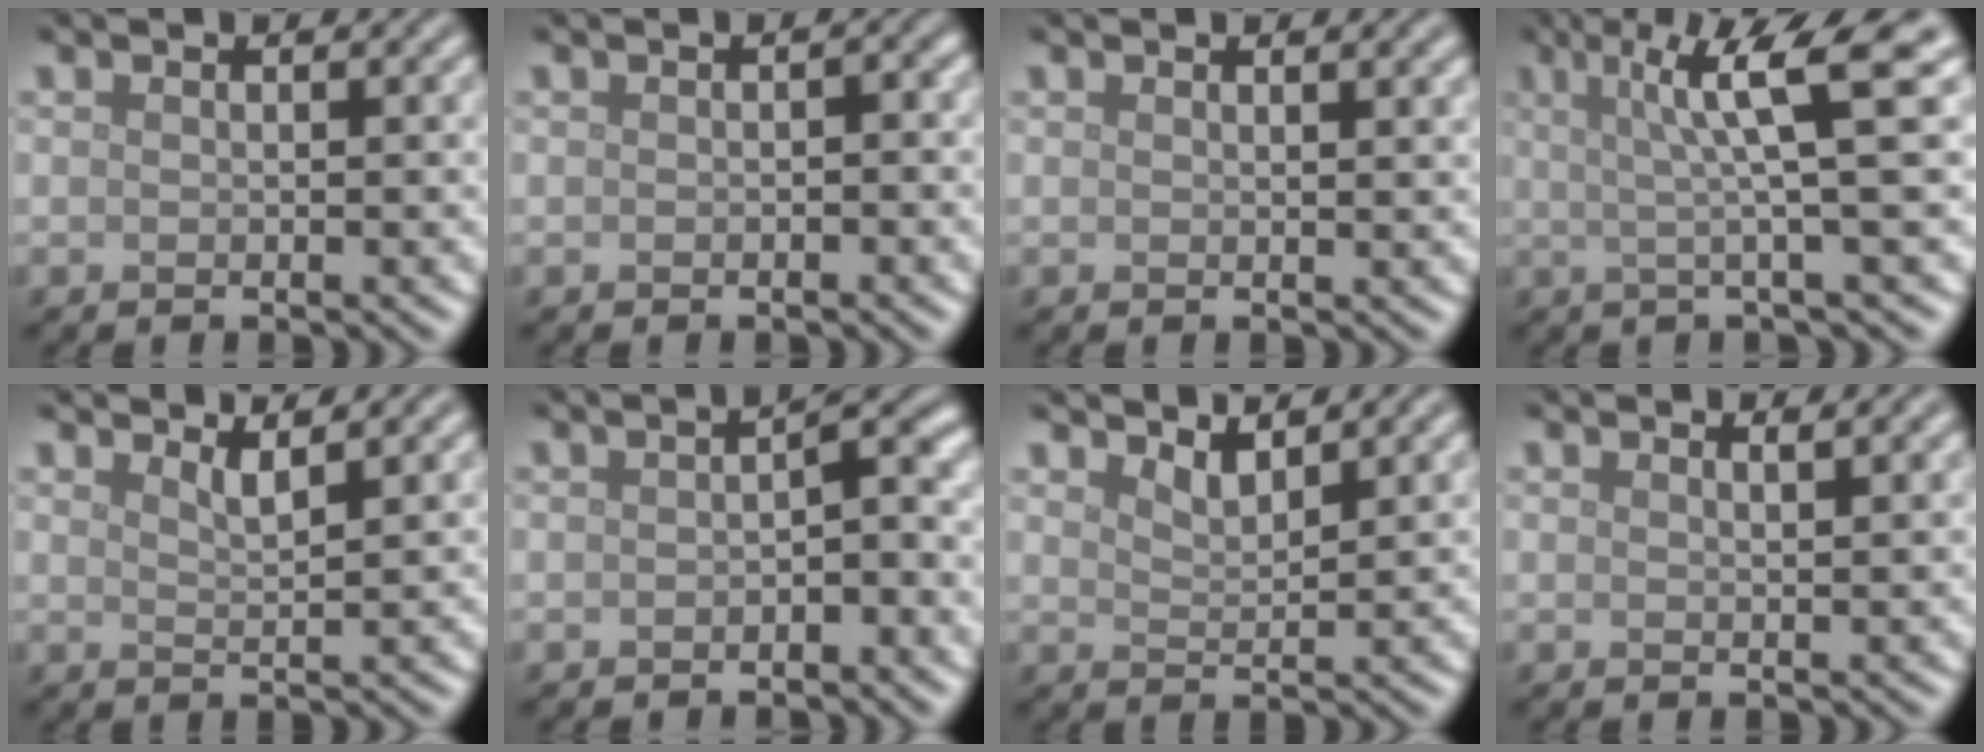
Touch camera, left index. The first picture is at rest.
{"total": 0.9, "force": [0.0, 0.4, 0.8], "torque": [-0.010, 0.002, 0.001]}
{"total": 1.5, "force": [1.0, 0.5, 1.0], "torque": [-0.006, 0.004, 0.013]}
{"total": 7.0, "force": [2.0, 0.8, 6.7], "torque": [-0.106, 0.016, 0.029]}
{"total": 1.9, "force": [1.5, 0.4, 1.0], "torque": [-0.012, 0.000, 0.024]}
{"total": 2.7, "force": [-0.7, 1.1, 2.4], "torque": [-0.031, 0.008, -0.014]}
{"total": 2.1, "force": [1.9, 0.4, 0.9], "torque": [-0.016, -0.005, 0.035]}
{"total": 1.2, "force": [0.9, 0.3, 0.7], "torque": [-0.002, 0.004, 0.012]}